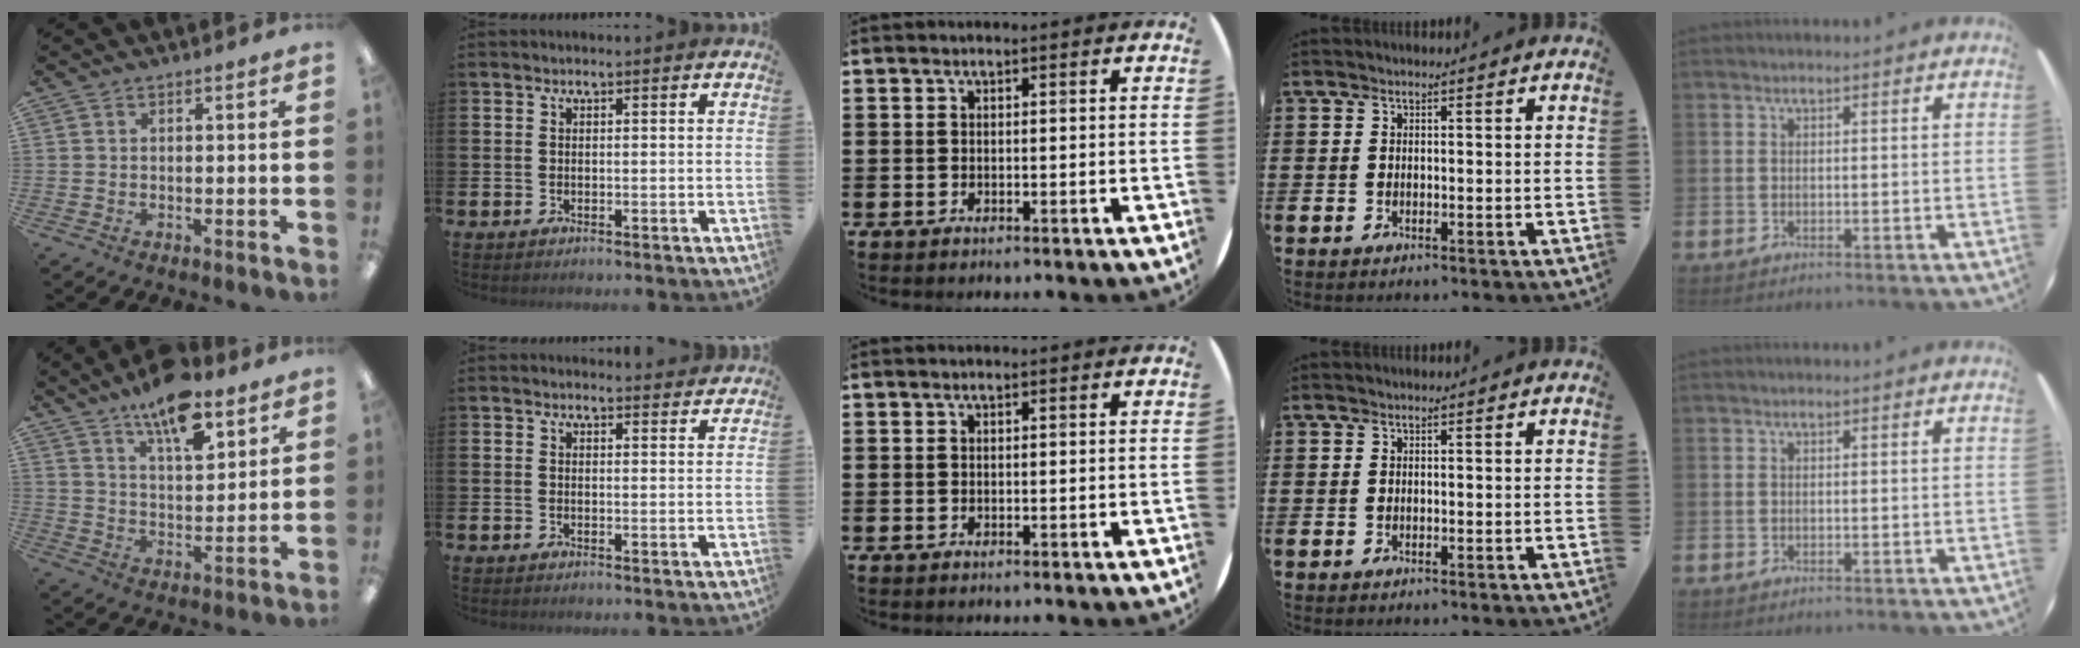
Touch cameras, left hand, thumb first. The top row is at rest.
{"thumb": {"total": 12.8, "force": [9.2, 5.1, 7.3], "torque": [-0.108, -0.049, 0.157]}, "index": {"total": 1.6, "force": [1.6, 0.3, -0.1], "torque": [0.007, -0.008, 0.028]}}